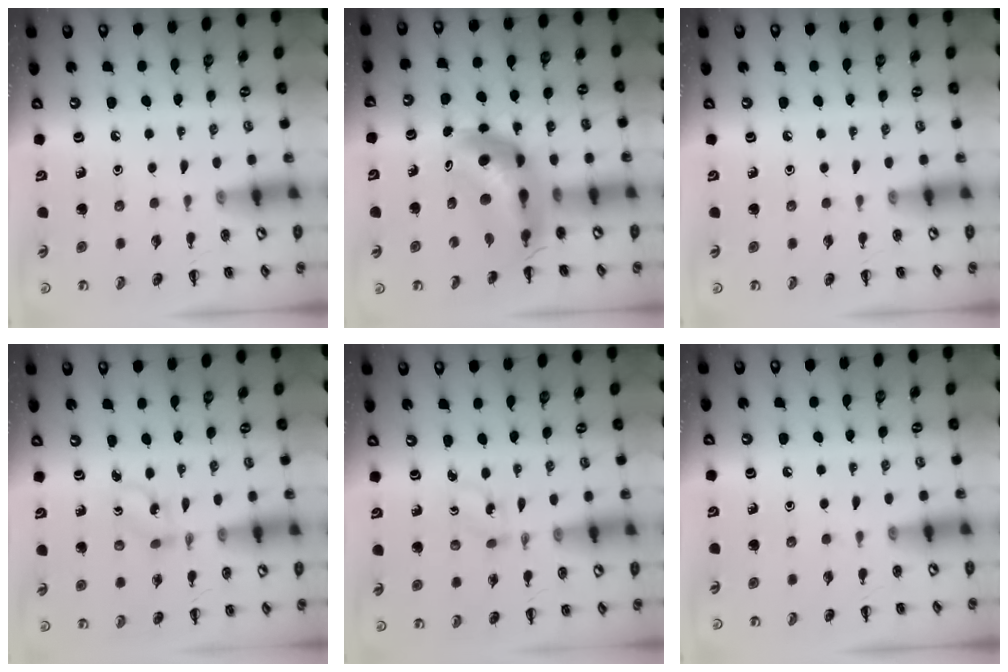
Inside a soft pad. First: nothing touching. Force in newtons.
{"total": 9.4, "press": 8.8, "slide": 3.1}
{"total": 0.0}
{"total": 0.9, "press": 0.8, "slide": 0.5}
{"total": 2.0, "press": 1.8, "slide": 0.8}
{"total": 0.0}